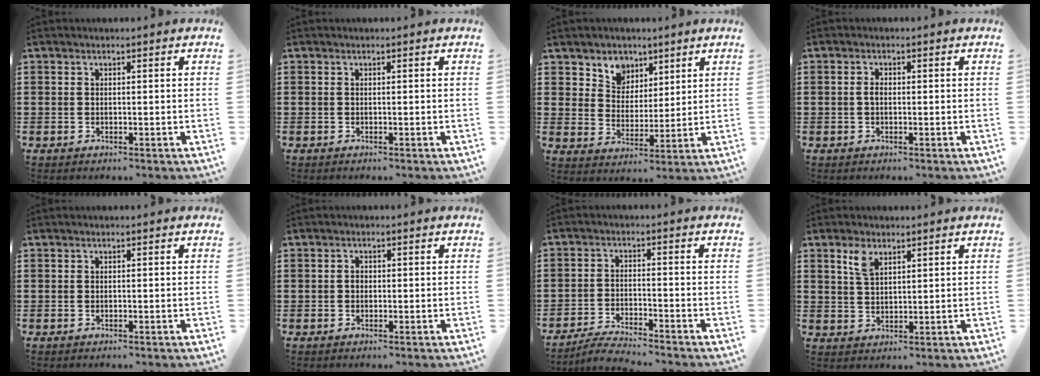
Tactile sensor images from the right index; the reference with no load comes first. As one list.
[{"total": 0.0}, {"total": 5.2, "force": [3.2, 4.0, 0.0], "torque": [-0.033, -0.004, 0.058]}, {"total": 1.5, "force": [-0.1, 0.8, 1.3], "torque": [-0.025, 0.003, -0.004]}, {"total": 0.0}, {"total": 1.1, "force": [-0.1, 0.8, 0.7], "torque": [-0.015, 0.004, -0.002]}, {"total": 3.6, "force": [-3.5, -0.2, 0.7], "torque": [-0.017, 0.002, -0.071]}, {"total": 3.8, "force": [2.3, 1.7, 2.4], "torque": [-0.055, 0.007, 0.042]}]